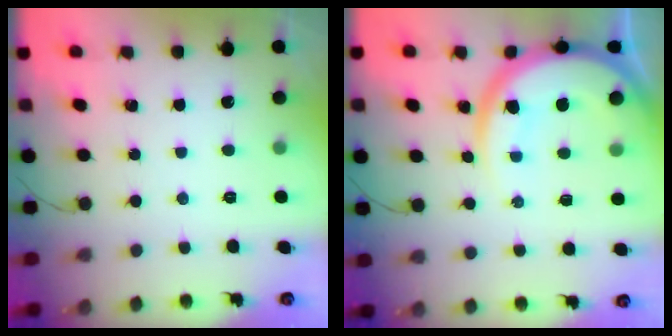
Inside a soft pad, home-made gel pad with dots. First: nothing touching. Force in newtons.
{"total": 14.3, "press": 14.2, "slide": 1.5}